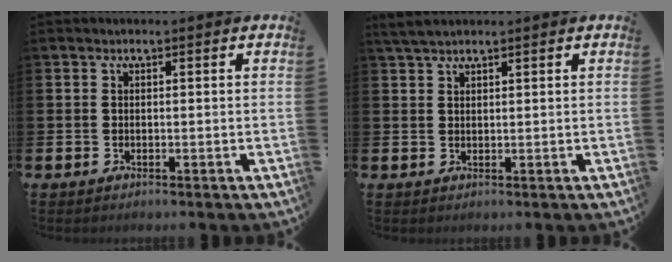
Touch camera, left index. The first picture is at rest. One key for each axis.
{"total": 2.4, "fx": 2.1, "fy": 0.5, "fz": 1.0, "tx": -0.020, "ty": 0.002, "tz": 0.038}